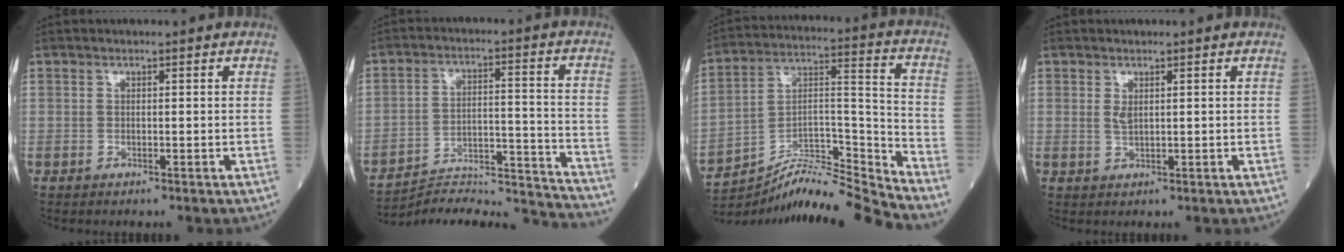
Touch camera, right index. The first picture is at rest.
{"total": 20.7, "force": [-20.4, -1.5, 3.1], "torque": [-0.038, 0.009, -0.294]}
{"total": 13.8, "force": [-13.4, -1.9, 2.7], "torque": [-0.040, 0.057, -0.236]}
{"total": 1.4, "force": [0.6, 0.5, 1.2], "torque": [-0.024, -0.006, 0.014]}